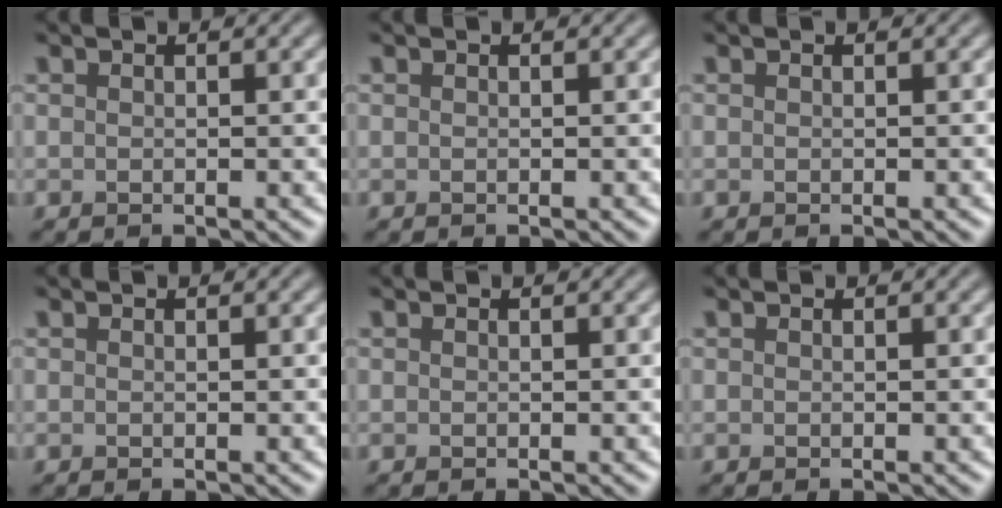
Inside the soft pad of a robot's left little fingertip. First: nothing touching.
{"total": 0.0}
{"total": 0.0}
{"total": 0.0}
{"total": 0.0}
{"total": 0.0}